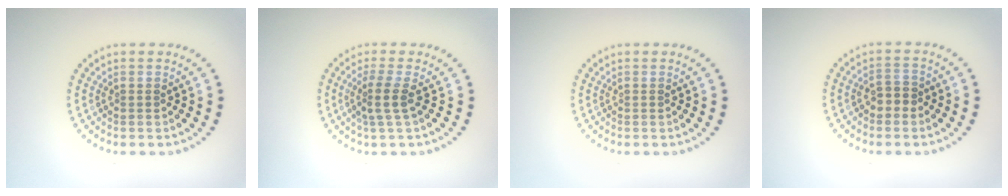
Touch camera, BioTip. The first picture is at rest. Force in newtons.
{"total": 2.2, "press": 1.6, "slide": 1.5}
{"total": 0.0}
{"total": 1.7, "press": 1.7, "slide": 0.3}